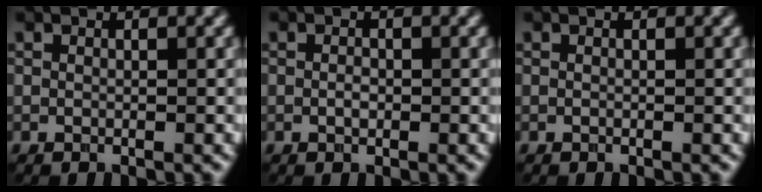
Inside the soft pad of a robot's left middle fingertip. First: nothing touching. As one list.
[{"total": 0.8, "force": [-0.2, 0.4, 0.6], "torque": [-0.013, -0.001, -0.002]}, {"total": 0.0}]